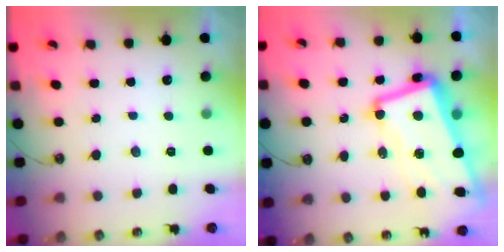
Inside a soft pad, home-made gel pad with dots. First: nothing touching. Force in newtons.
{"total": 13.2, "press": 12.9, "slide": 2.6}